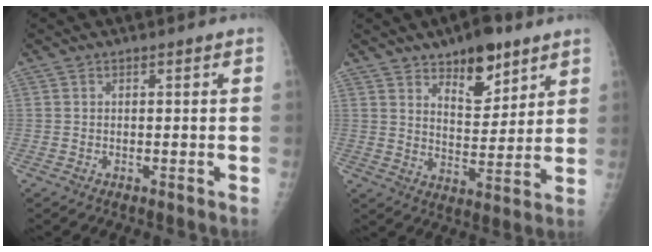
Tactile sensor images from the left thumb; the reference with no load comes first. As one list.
[{"total": 11.1, "force": [7.3, 5.1, 6.7], "torque": [-0.070, -0.048, 0.118]}]